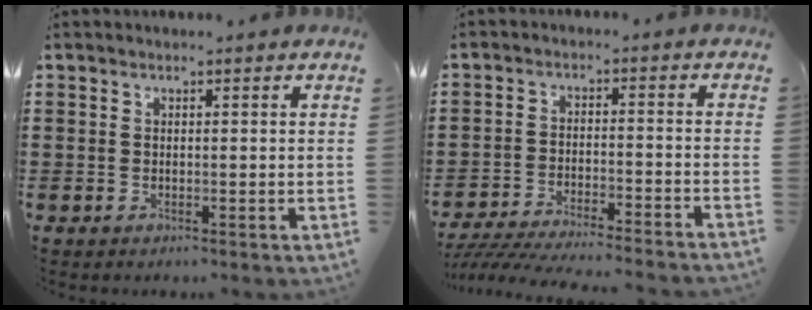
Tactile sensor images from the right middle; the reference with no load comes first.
{"total": 5.2, "force": [-5.0, -0.1, 1.4], "torque": [-0.035, -0.011, -0.102]}